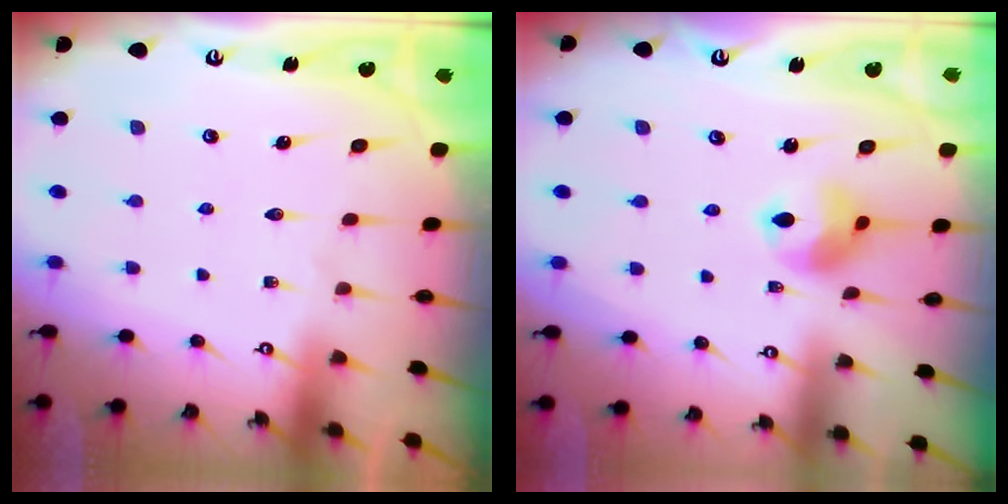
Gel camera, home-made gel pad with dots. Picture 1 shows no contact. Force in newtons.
{"total": 9.1, "press": 9.0, "slide": 1.1}